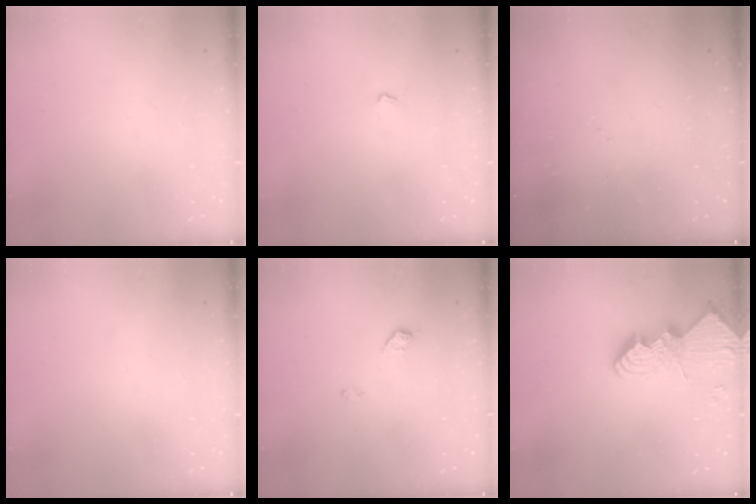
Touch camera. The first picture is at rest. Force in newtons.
{"total": 1.9, "press": 1.9, "slide": 0.4}
{"total": 3.1, "press": 3.1, "slide": 0.5}
{"total": 0.0}
{"total": 8.0, "press": 8.0, "slide": 0.7}
{"total": 11.7, "press": 11.7, "slide": 0.8}